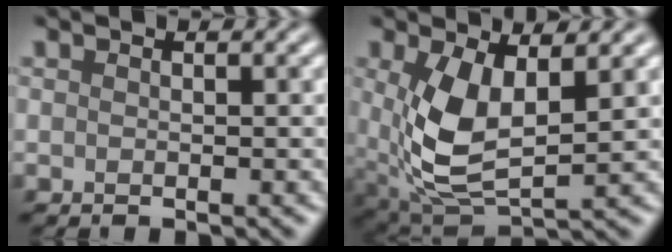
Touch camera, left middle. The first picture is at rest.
{"total": 6.8, "force": [1.0, 3.3, 5.9], "torque": [-0.135, -0.013, 0.024]}